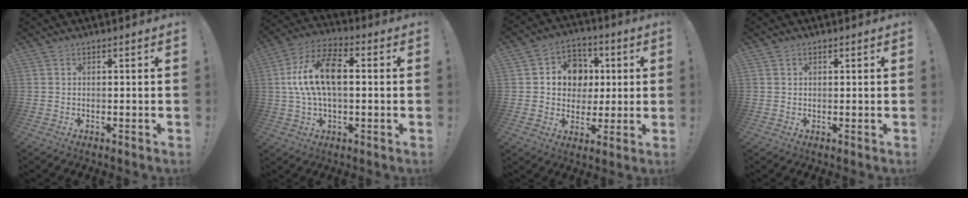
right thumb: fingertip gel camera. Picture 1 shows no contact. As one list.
[{"total": 15.1, "force": [1.5, 8.6, 12.3], "torque": [-0.220, 0.012, 0.028]}, {"total": 11.2, "force": [1.4, 10.4, 3.9], "torque": [-0.047, 0.001, 0.037]}, {"total": 1.1, "force": [0.6, 0.9, 0.1], "torque": [-0.002, 0.002, 0.011]}]